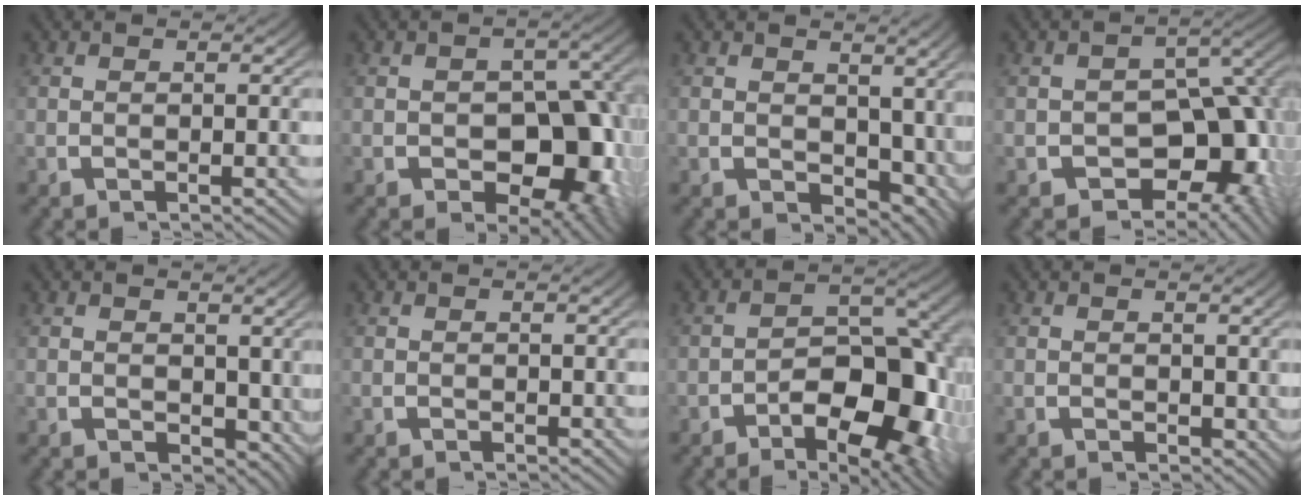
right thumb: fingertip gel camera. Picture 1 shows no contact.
{"total": 10.7, "force": [-1.6, 7.4, 7.6], "torque": [-0.120, -0.047, -0.001]}
{"total": 4.5, "force": [1.0, 3.5, 2.7], "torque": [-0.033, -0.022, 0.027]}
{"total": 12.6, "force": [-3.3, 9.3, 7.8], "torque": [-0.131, -0.058, -0.031]}
{"total": 2.2, "force": [0.8, 1.7, 1.1], "torque": [-0.009, -0.012, 0.023]}
{"total": 0.0}
{"total": 12.1, "force": [-3.3, 7.4, 9.0], "torque": [-0.134, -0.041, -0.037]}
{"total": 0.9, "force": [0.3, 0.8, 0.3], "torque": [0.003, -0.005, 0.011]}